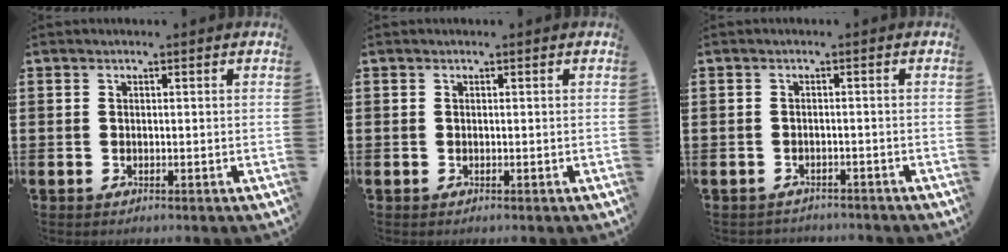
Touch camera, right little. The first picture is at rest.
{"total": 0.0}
{"total": 1.1, "force": [-1.1, 0.1, -0.1], "torque": [-0.002, 0.003, -0.024]}